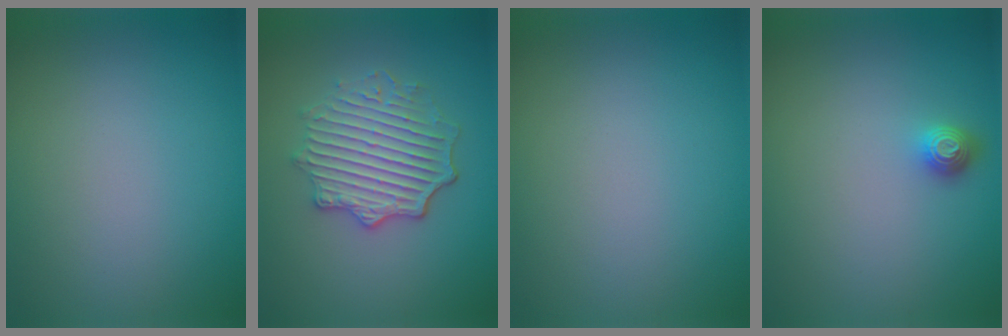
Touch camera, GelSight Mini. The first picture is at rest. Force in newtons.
{"total": 5.0, "press": 4.1, "slide": 2.9}
{"total": 0.0}
{"total": 1.2, "press": 1.1, "slide": 0.4}